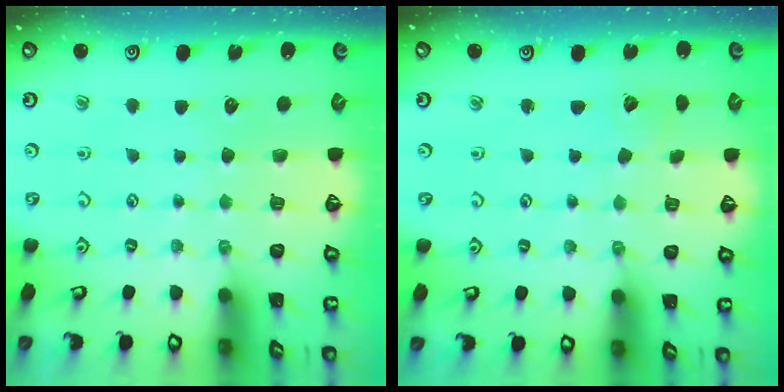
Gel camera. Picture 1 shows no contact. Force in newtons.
{"total": 4.8, "press": 4.8, "slide": 0.3}